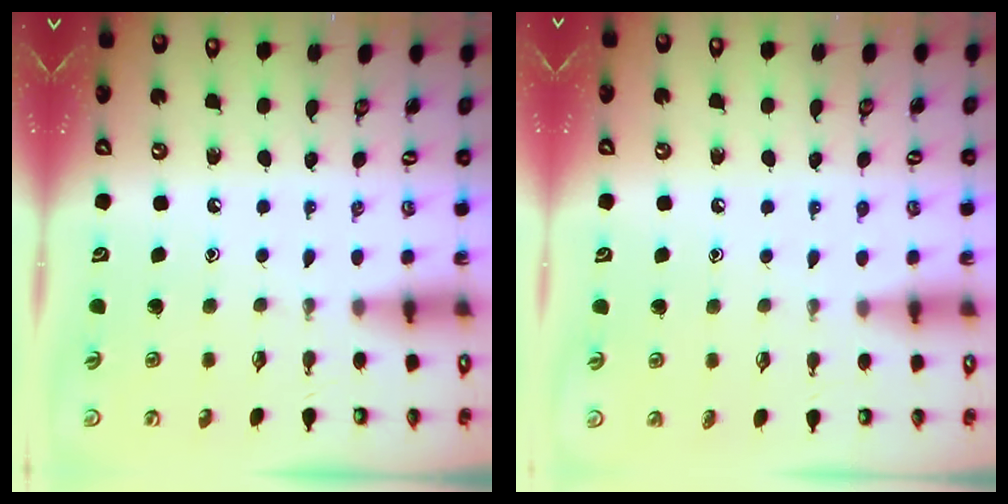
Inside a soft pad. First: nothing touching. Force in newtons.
{"total": 3.8, "press": 3.8, "slide": 0.4}